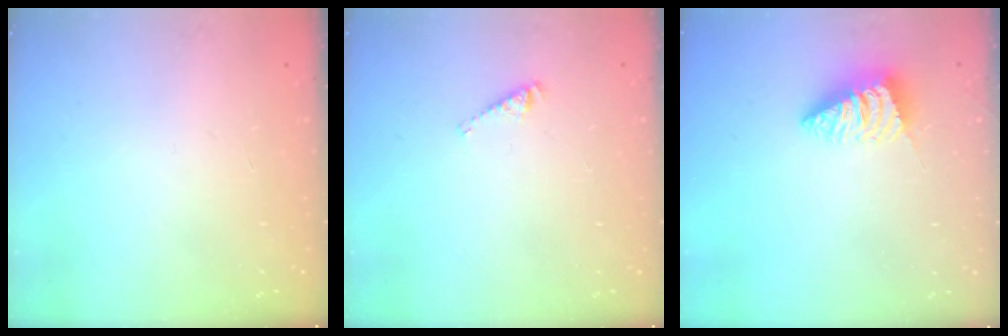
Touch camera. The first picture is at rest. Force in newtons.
{"total": 3.6, "press": 3.5, "slide": 0.4}
{"total": 2.8, "press": 2.8, "slide": 0.2}